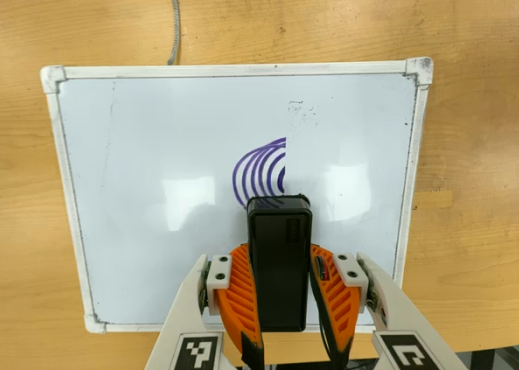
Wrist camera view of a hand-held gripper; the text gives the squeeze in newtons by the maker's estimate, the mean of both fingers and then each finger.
{"total": 6.0, "left": 5.3, "right": 6.7}